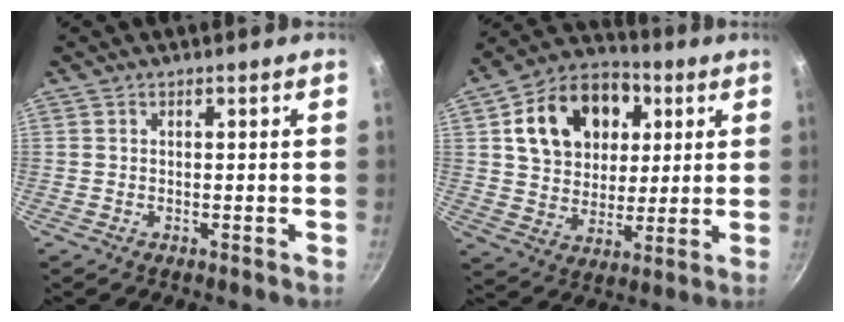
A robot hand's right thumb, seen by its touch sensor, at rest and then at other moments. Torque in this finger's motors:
{"motor_torque": [1.31, 1.56, 0.65, 0.59, 0.16]}